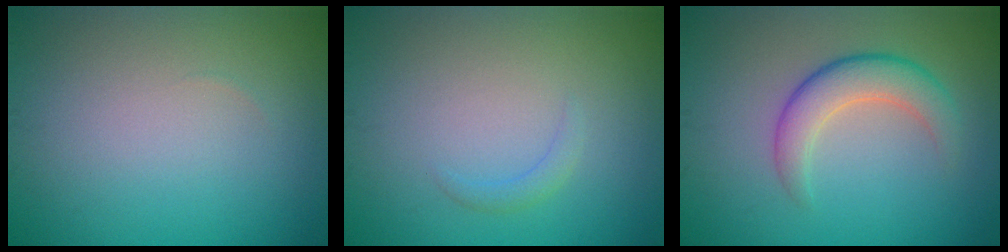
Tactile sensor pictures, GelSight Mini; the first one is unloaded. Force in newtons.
{"total": 0.9, "press": 0.9, "slide": 0.0}
{"total": 3.8, "press": 3.8, "slide": 0.1}